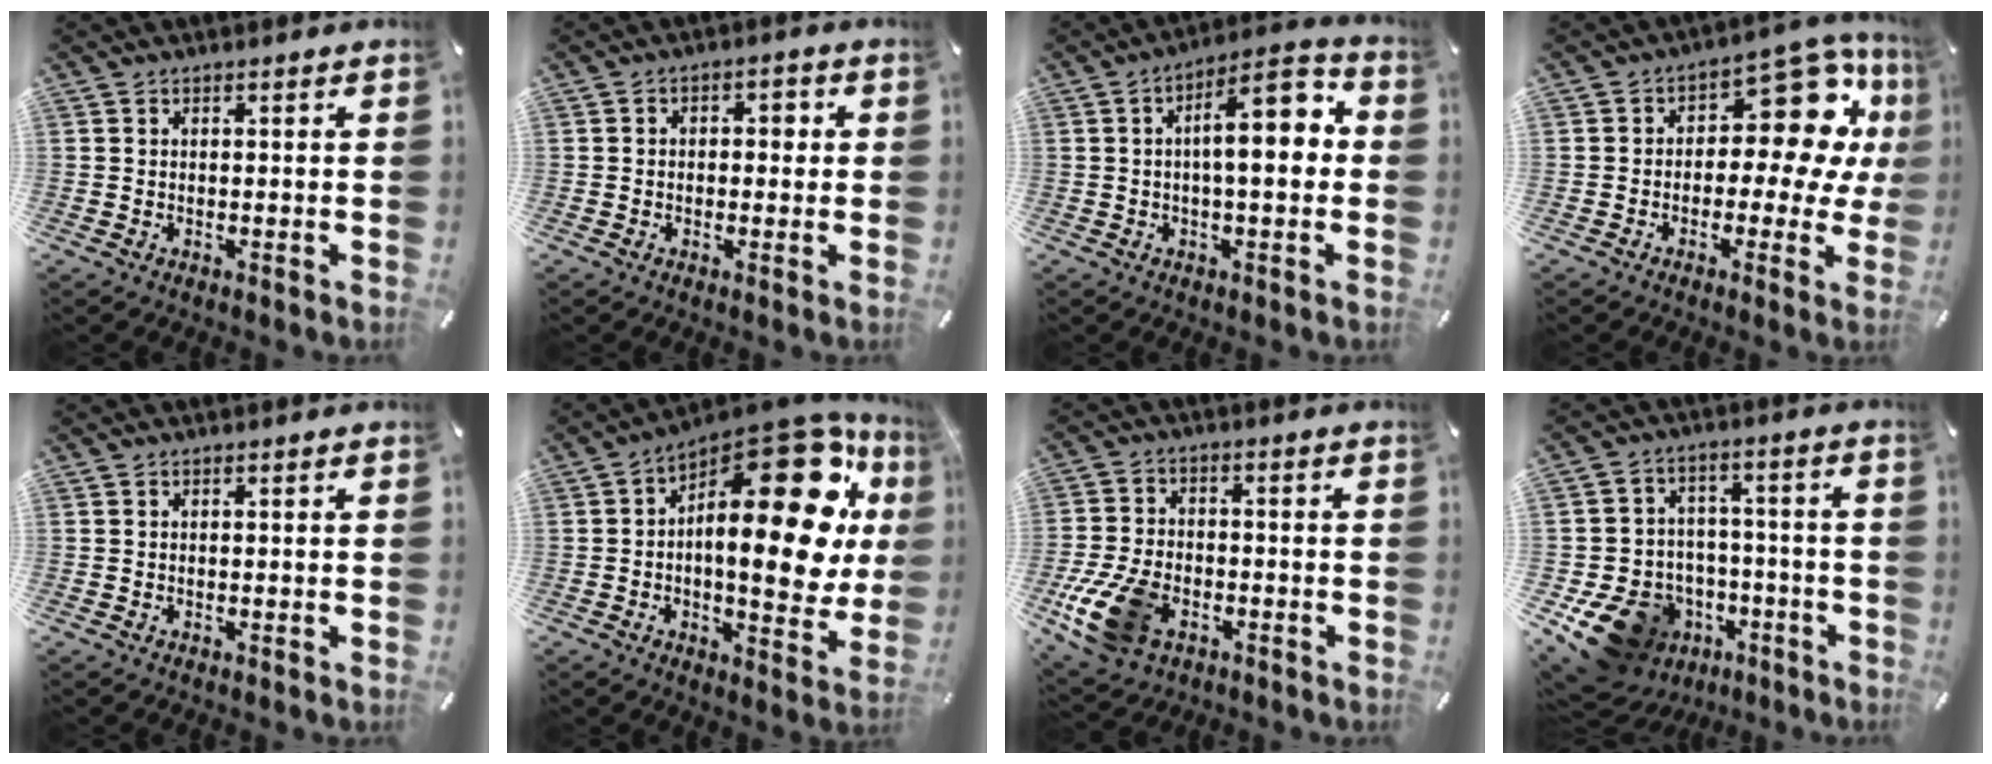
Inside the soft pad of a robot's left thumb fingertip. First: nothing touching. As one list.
[{"total": 2.8, "force": [-0.9, 2.1, 1.6], "torque": [-0.022, 0.009, -0.023]}, {"total": 12.4, "force": [1.2, 4.5, 11.5], "torque": [-0.161, -0.007, 0.012]}, {"total": 15.0, "force": [5.0, 8.7, 11.2], "torque": [-0.143, -0.036, 0.081]}, {"total": 0.0}, {"total": 29.0, "force": [8.5, 13.3, 24.3], "torque": [-0.338, -0.076, 0.152]}, {"total": 13.2, "force": [-5.4, 8.6, 8.4], "torque": [-0.185, 0.019, -0.095]}, {"total": 14.9, "force": [-7.4, 11.7, 5.6], "torque": [-0.098, 0.044, -0.111]}]